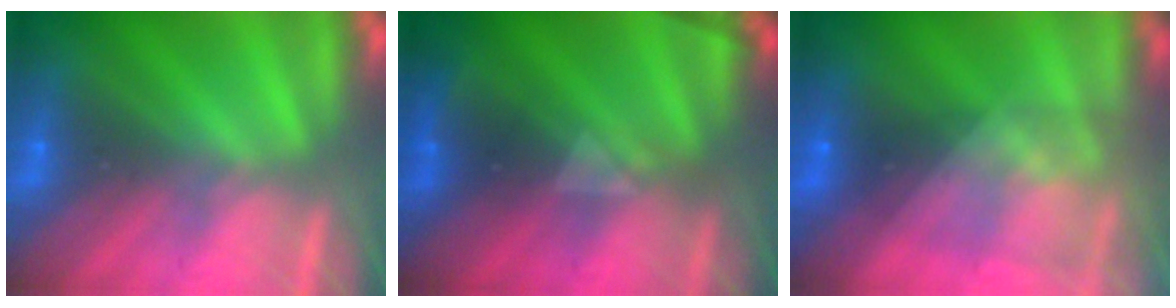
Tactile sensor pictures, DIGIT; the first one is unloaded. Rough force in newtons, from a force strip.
{"total": 2.3}
{"total": 5.5}